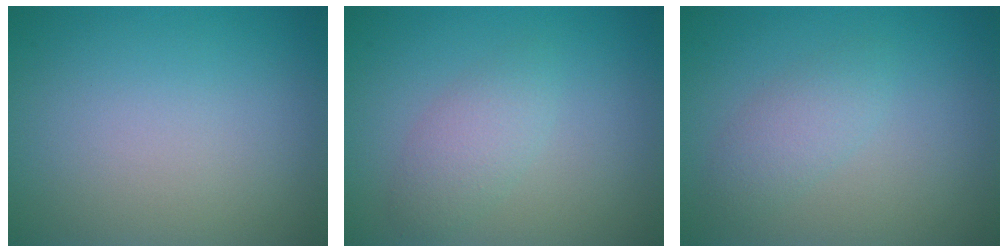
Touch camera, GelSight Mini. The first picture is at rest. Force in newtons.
{"total": 2.3, "press": 2.3, "slide": 0.1}
{"total": 2.1, "press": 2.1, "slide": 0.1}